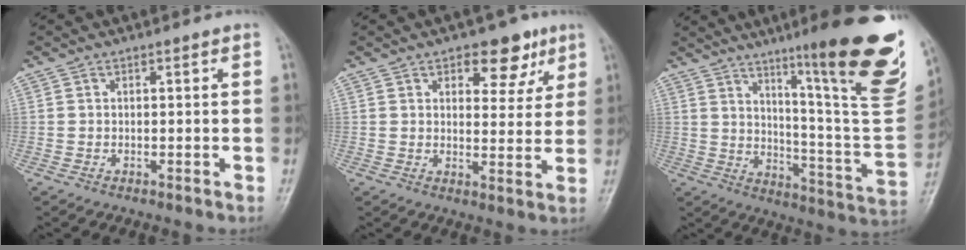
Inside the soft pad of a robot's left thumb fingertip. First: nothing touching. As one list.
[{"total": 8.4, "force": [4.7, 4.7, 5.2], "torque": [-0.029, -0.019, 0.058]}, {"total": 25.3, "force": [14.5, 3.0, 20.6], "torque": [-0.257, -0.075, 0.219]}]